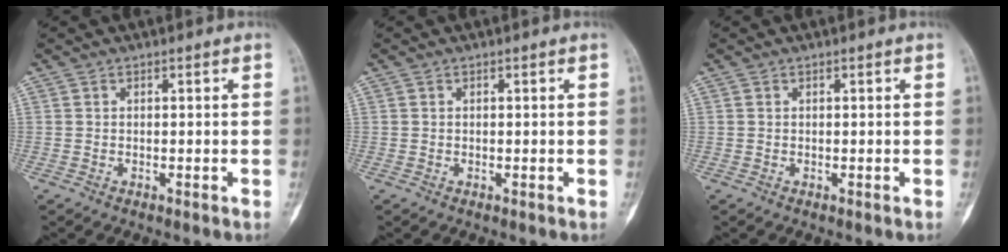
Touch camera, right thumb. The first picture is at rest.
{"total": 0.0}
{"total": 0.0}